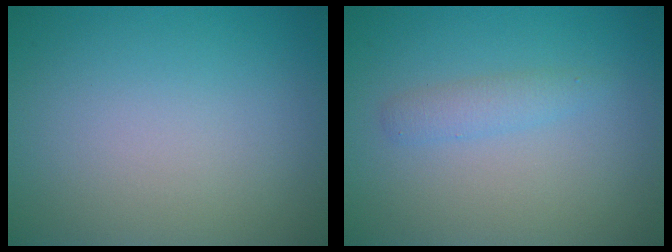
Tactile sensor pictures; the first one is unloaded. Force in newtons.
{"total": 1.4, "press": 1.4, "slide": 0.1}